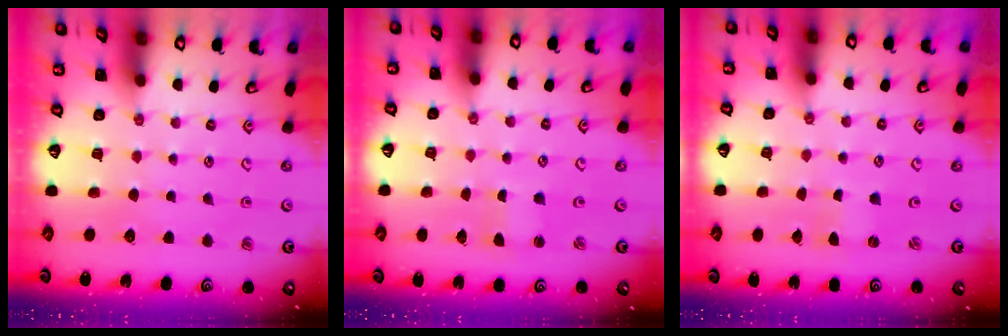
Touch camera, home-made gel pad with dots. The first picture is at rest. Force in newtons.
{"total": 0.9, "press": 0.9, "slide": 0.0}
{"total": 0.0}